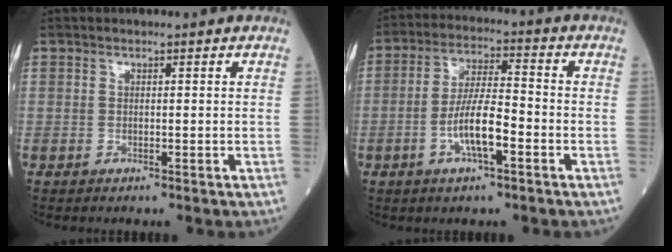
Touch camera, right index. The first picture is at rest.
{"total": 8.3, "force": [-2.9, 1.9, 7.5], "torque": [-0.152, 0.008, -0.055]}